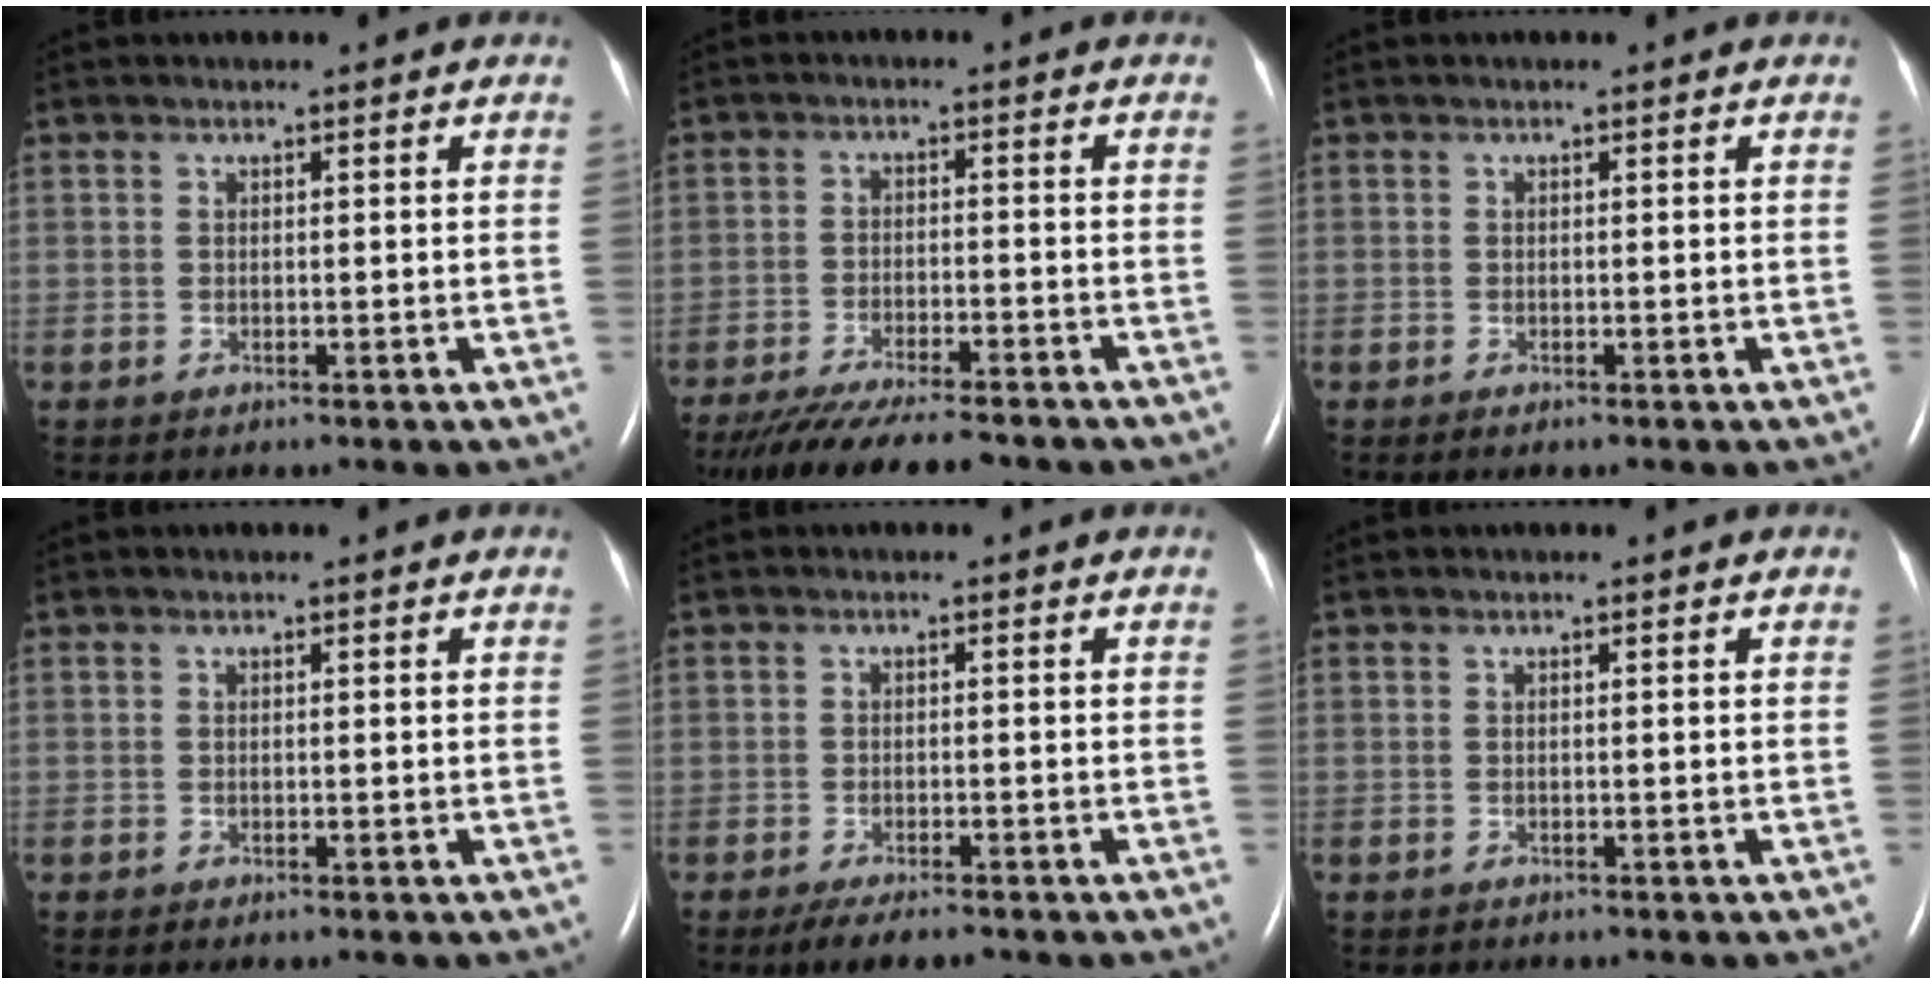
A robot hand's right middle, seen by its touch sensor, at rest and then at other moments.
{"total": 13.8, "force": [-11.9, 2.1, 6.7], "torque": [-0.120, -0.030, -0.180]}
{"total": 0.0}
{"total": 0.0}
{"total": 4.5, "force": [-3.4, 1.1, 2.8], "torque": [-0.046, -0.008, -0.052]}
{"total": 0.0}